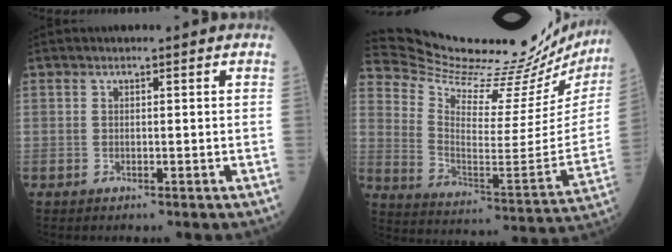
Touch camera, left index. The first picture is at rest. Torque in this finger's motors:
{"motor_torque": [0.86, -1.28, -0.14, -0.07]}